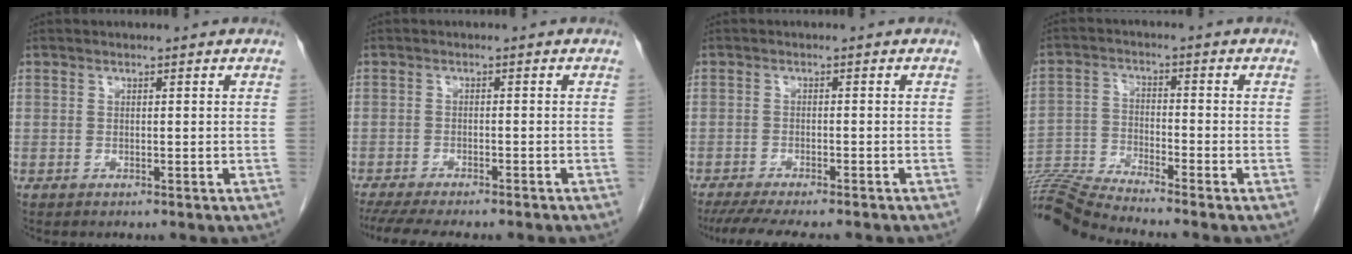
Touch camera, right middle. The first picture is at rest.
{"total": 11.2, "force": [-9.6, 1.6, 5.7], "torque": [-0.077, -0.008, -0.134]}
{"total": 11.0, "force": [-9.4, 1.7, 5.4], "torque": [-0.074, -0.015, -0.135]}
{"total": 10.4, "force": [-9.9, -2.3, 2.2], "torque": [-0.044, -0.009, -0.188]}